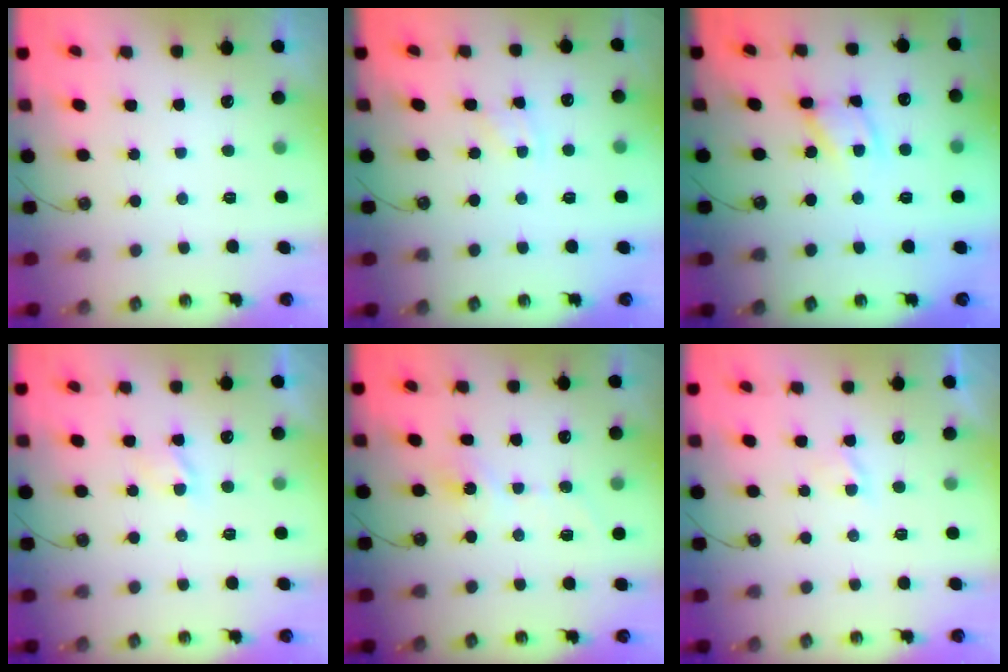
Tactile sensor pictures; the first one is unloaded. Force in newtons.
{"total": 1.9, "press": 1.9, "slide": 0.4}
{"total": 9.2, "press": 9.2, "slide": 0.6}
{"total": 2.2, "press": 2.1, "slide": 0.4}
{"total": 5.3, "press": 5.3, "slide": 0.5}
{"total": 0.9, "press": 0.9, "slide": 0.1}